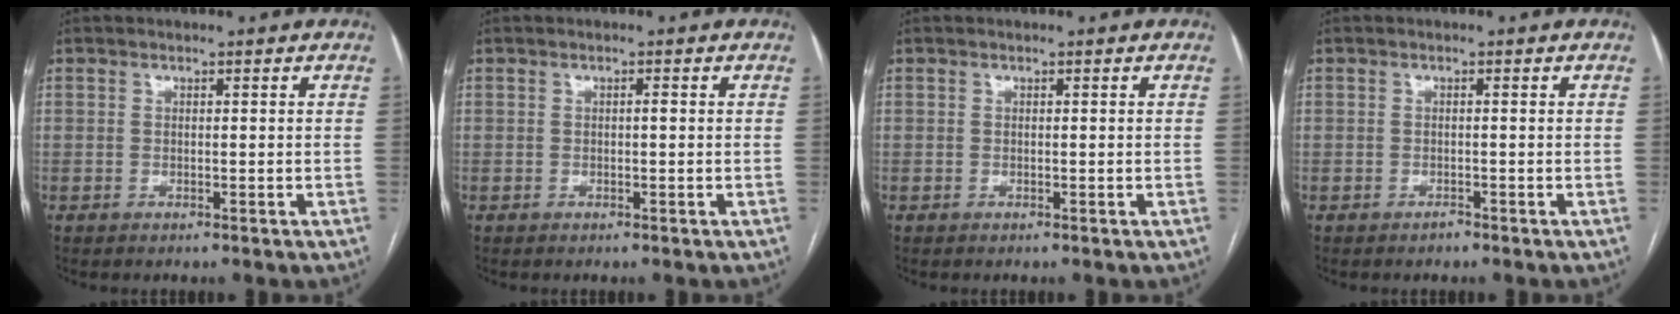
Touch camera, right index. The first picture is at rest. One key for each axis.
{"total": 0.6, "fx": 0.0, "fy": 0.1, "fz": 0.5, "tx": -0.009, "ty": 0.001, "tz": -0.001}
{"total": 0.0}
{"total": 0.7, "fx": -0.6, "fy": 0.3, "fz": 0.2, "tx": -0.001, "ty": 0.001, "tz": -0.011}